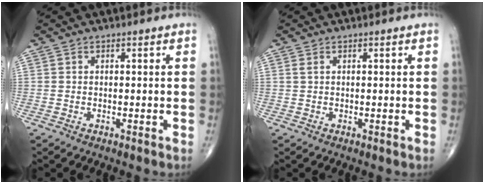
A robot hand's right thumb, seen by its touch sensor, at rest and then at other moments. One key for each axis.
{"total": 0.5, "fx": 0.2, "fy": 0.2, "fz": 0.4, "tx": -0.011, "ty": 0.007, "tz": 0.007}